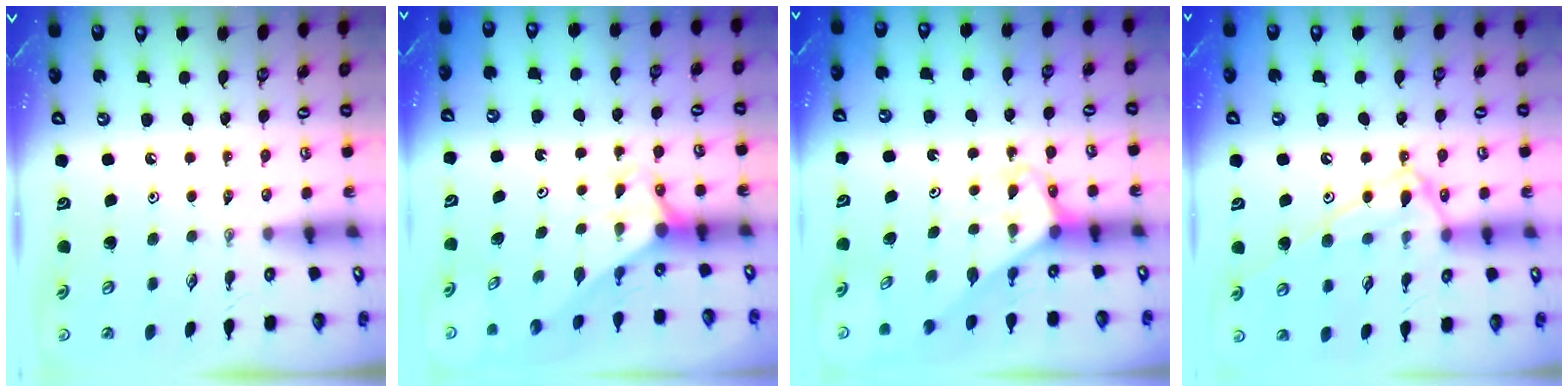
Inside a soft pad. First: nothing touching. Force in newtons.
{"total": 2.9, "press": 2.9, "slide": 0.0}
{"total": 3.4, "press": 3.4, "slide": 0.2}
{"total": 14.0, "press": 14.0, "slide": 1.2}